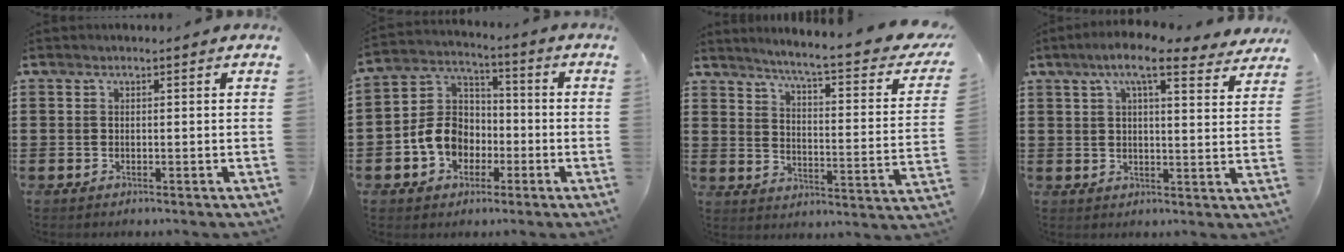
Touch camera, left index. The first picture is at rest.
{"total": 8.5, "force": [-2.8, 7.0, 3.8], "torque": [-0.113, 0.019, -0.060]}
{"total": 5.4, "force": [4.2, -0.7, 3.3], "torque": [-0.075, -0.044, 0.060]}
{"total": 8.4, "force": [6.5, 1.0, 5.2], "torque": [-0.103, -0.016, 0.112]}